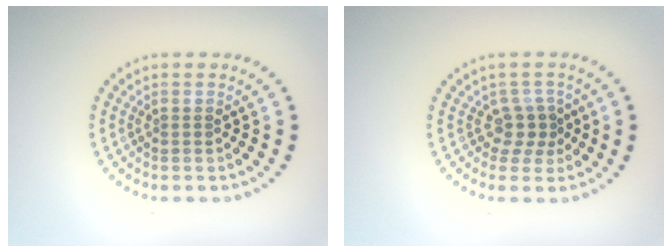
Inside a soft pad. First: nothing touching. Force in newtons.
{"total": 2.2, "press": 1.5, "slide": 1.6}